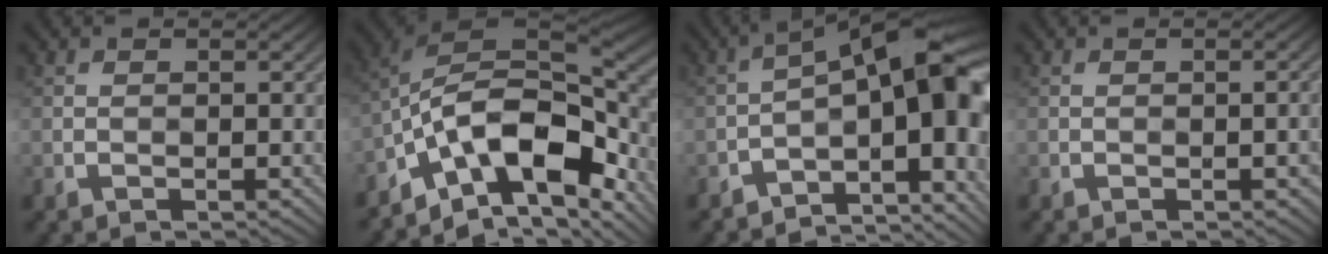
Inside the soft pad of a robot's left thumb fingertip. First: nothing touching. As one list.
[{"total": 14.2, "force": [-3.3, 6.8, 12.0], "torque": [-0.228, 0.000, -0.064]}, {"total": 13.7, "force": [-2.6, 5.8, 12.1], "torque": [-0.143, 0.020, -0.036]}, {"total": 1.5, "force": [-1.1, 0.4, 0.9], "torque": [-0.010, 0.015, -0.011]}]